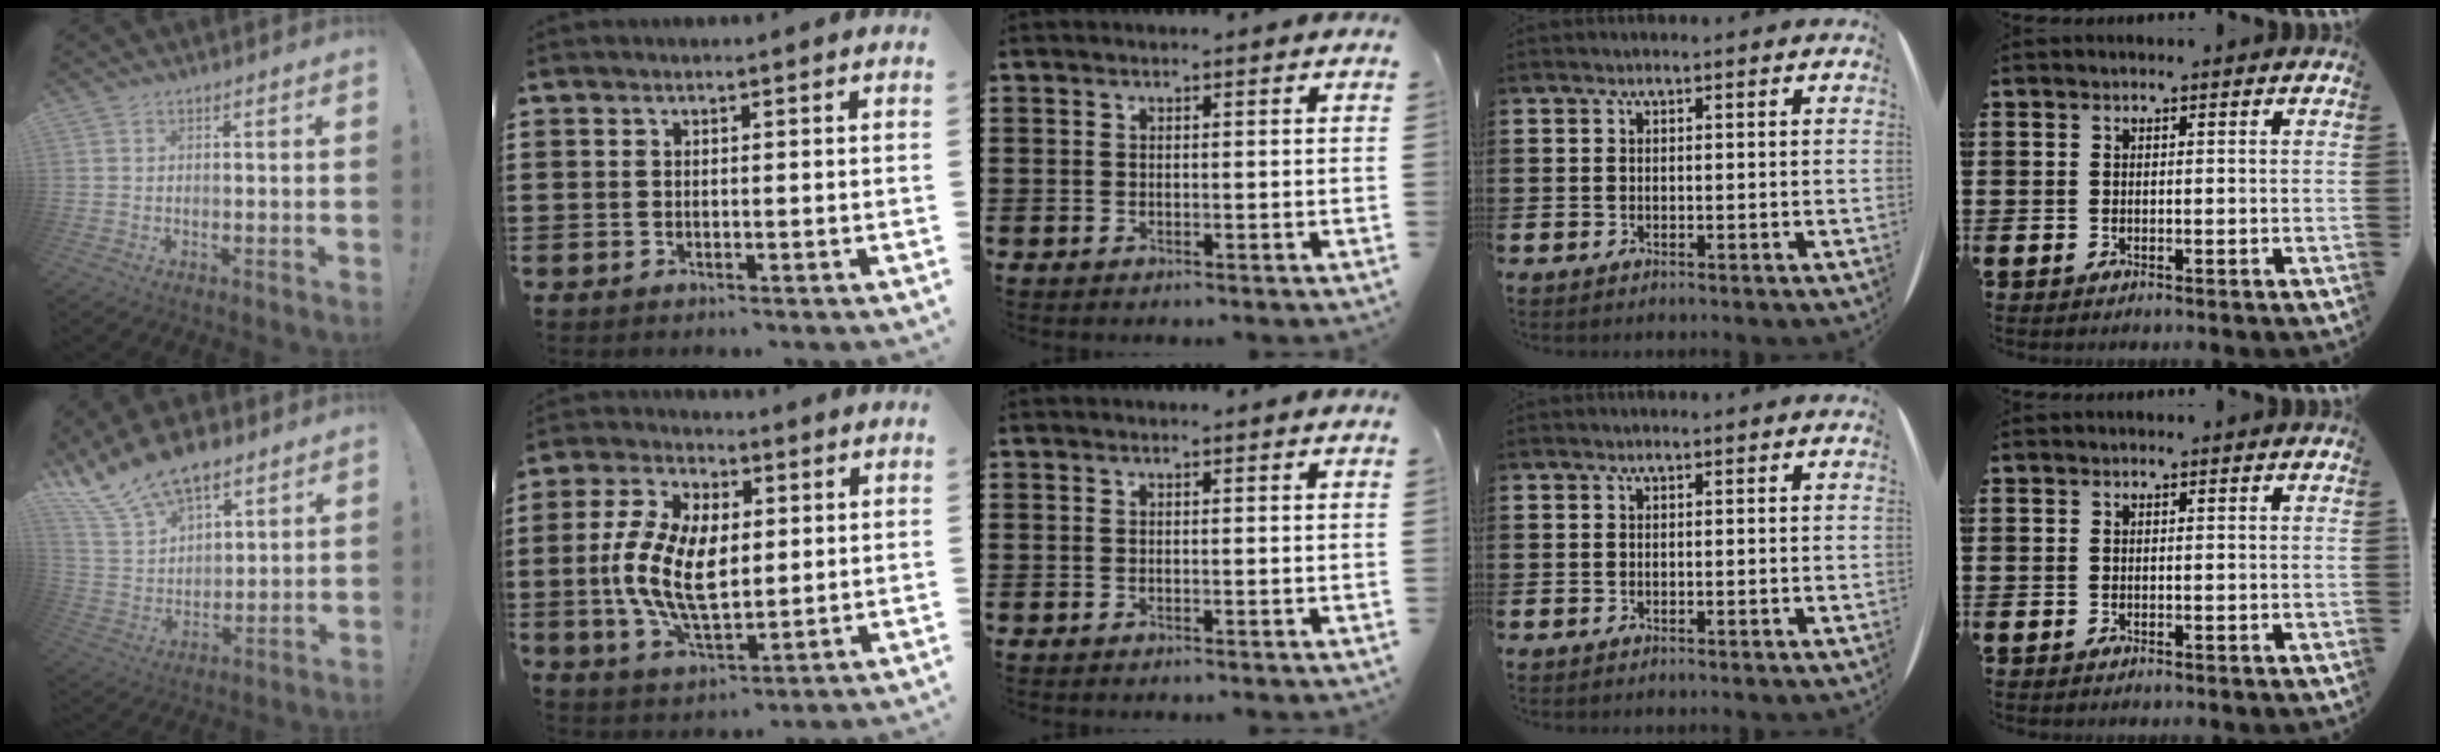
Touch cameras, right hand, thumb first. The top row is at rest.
{"thumb": {"total": 16.0, "force": [12.0, 7.8, 7.2], "torque": [-0.147, -0.079, 0.228]}, "index": {"total": 11.6, "force": [0.1, 6.3, 9.7], "torque": [-0.208, 0.007, 0.002]}}